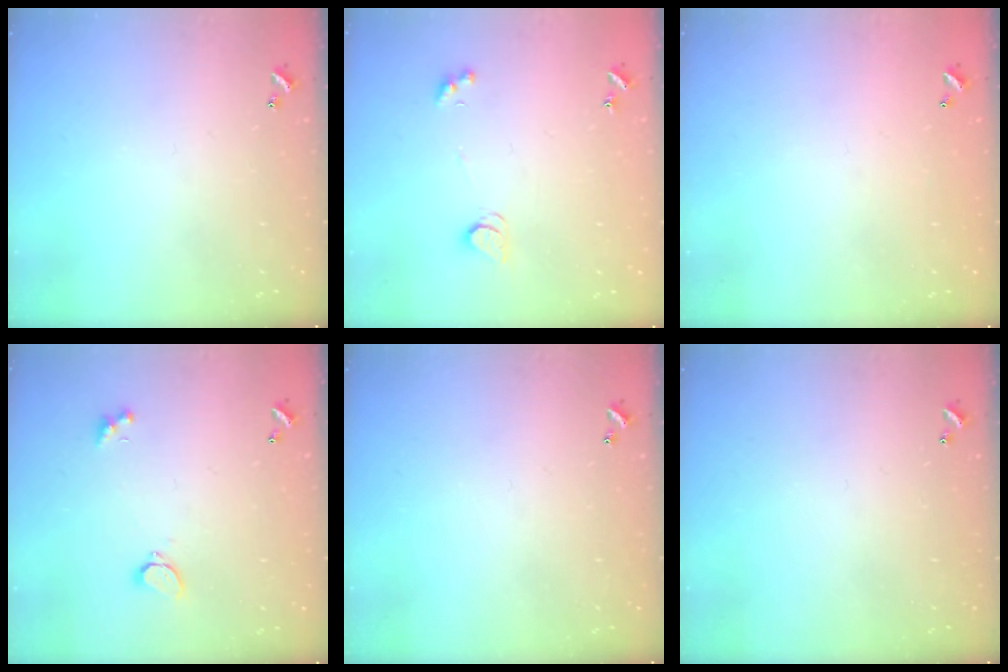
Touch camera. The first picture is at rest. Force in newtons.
{"total": 2.4, "press": 2.4, "slide": 0.4}
{"total": 2.7, "press": 2.7, "slide": 0.1}
{"total": 1.5, "press": 1.4, "slide": 0.5}
{"total": 0.0}
{"total": 0.0}